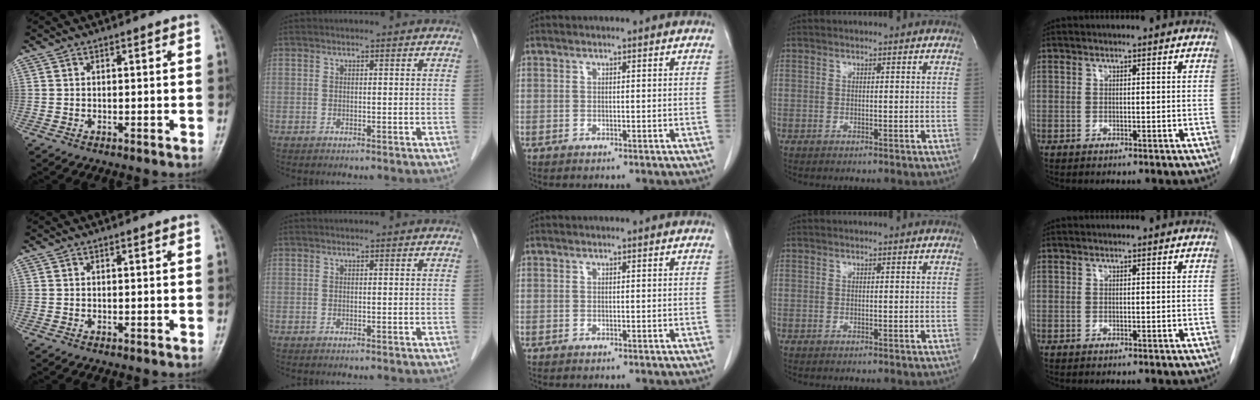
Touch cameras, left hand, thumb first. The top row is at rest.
{}